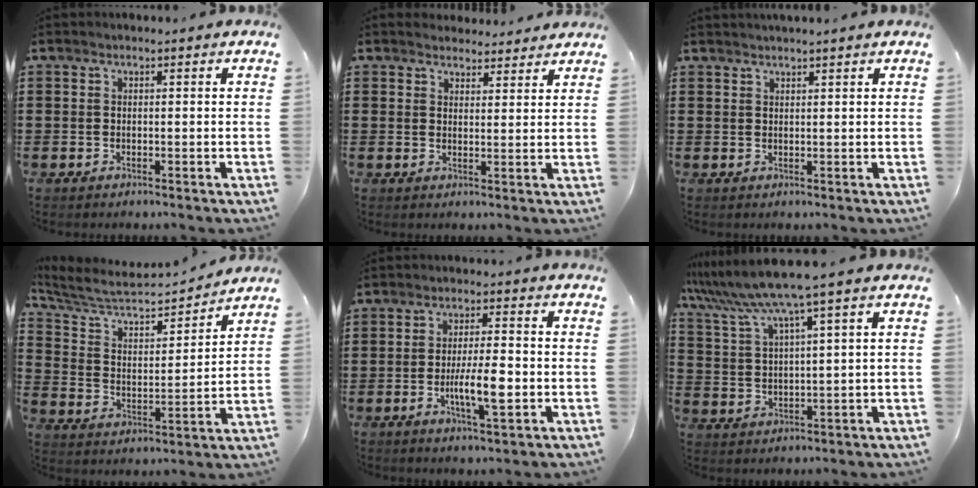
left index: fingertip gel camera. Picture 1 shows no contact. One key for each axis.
{"total": 3.1, "fx": 3.0, "fy": 1.1, "fz": 0.0, "tx": -0.001, "ty": -0.008, "tz": 0.054}
{"total": 1.2, "fx": 1.2, "fy": -0.1, "fz": 0.3, "tx": -0.007, "ty": -0.001, "tz": 0.024}
{"total": 6.0, "fx": 5.6, "fy": 1.3, "fz": 1.8, "tx": -0.066, "ty": -0.043, "tz": 0.091}
{"total": 7.3, "fx": -1.7, "fy": 1.8, "fz": 6.9, "tx": -0.135, "ty": -0.007, "tz": -0.031}
{"total": 7.7, "fx": 5.9, "fy": -0.6, "fz": 4.9, "tx": -0.120, "ty": -0.033, "tz": 0.098}